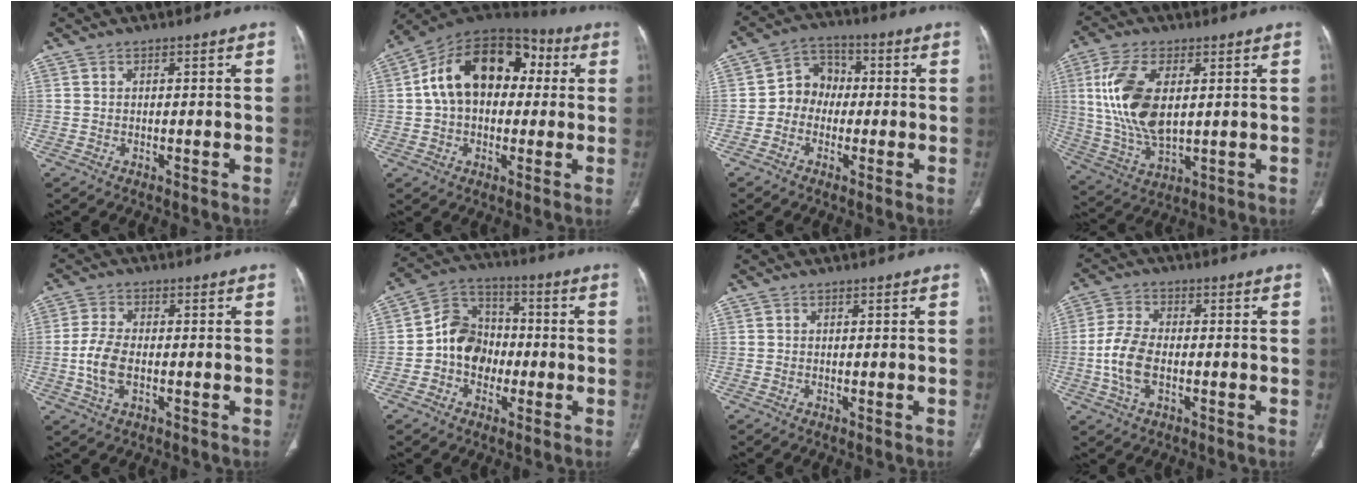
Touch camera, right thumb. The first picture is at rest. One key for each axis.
{"total": 19.2, "fx": 2.8, "fy": 12.8, "fz": 13.9, "tx": -0.203, "ty": 0.042, "tz": 0.037}
{"total": 7.1, "fx": -0.8, "fy": 6.2, "fz": 3.4, "tx": -0.024, "ty": 0.029, "tz": -0.033}
{"total": 15.2, "fx": 2.9, "fy": 7.6, "fz": 12.8, "tx": -0.266, "ty": -0.013, "tz": 0.064}
{"total": 6.5, "fx": -1.1, "fy": 3.6, "fz": 5.3, "tx": -0.117, "ty": 0.006, "tz": -0.023}
{"total": 10.9, "fx": -1.8, "fy": 9.1, "fz": 5.7, "tx": -0.066, "ty": 0.039, "tz": -0.043}
{"total": 0.0}
{"total": 8.0, "fx": -1.5, "fy": 4.4, "fz": 6.5, "tx": -0.142, "ty": 0.011, "tz": -0.029}